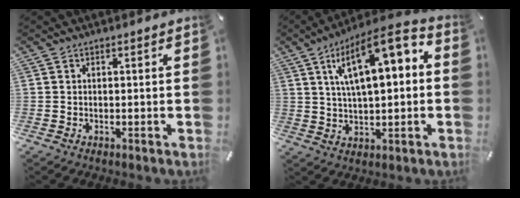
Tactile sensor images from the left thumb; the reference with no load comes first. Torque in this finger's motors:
{"motor_torque": [2.24, 2.77, 1.52, -1.25, 0.50]}